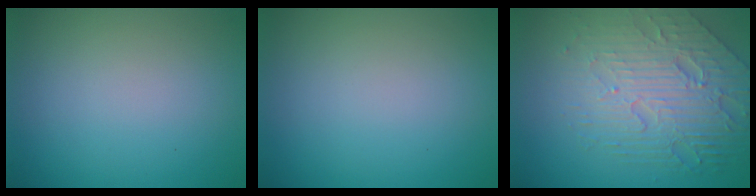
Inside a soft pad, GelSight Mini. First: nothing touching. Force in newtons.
{"total": 0.0}
{"total": 7.3, "press": 5.3, "slide": 5.1}